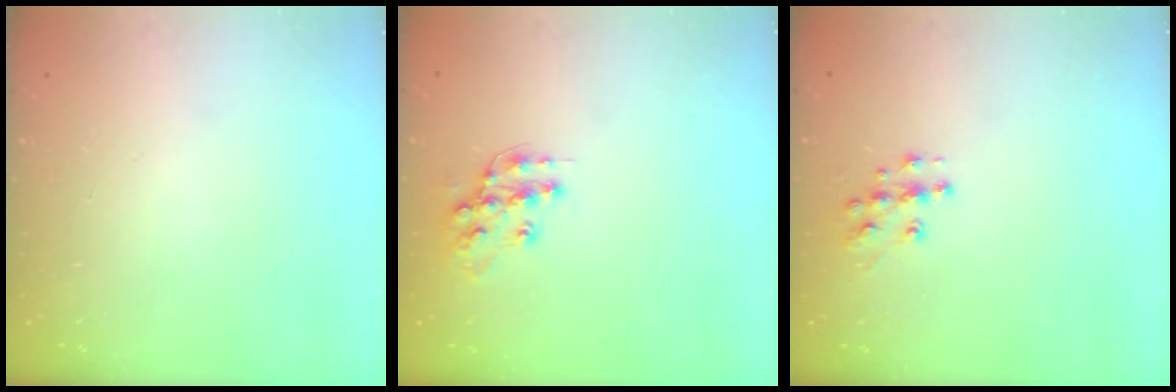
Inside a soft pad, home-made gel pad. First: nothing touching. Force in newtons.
{"total": 12.8, "press": 12.8, "slide": 0.9}
{"total": 9.5, "press": 9.5, "slide": 0.6}